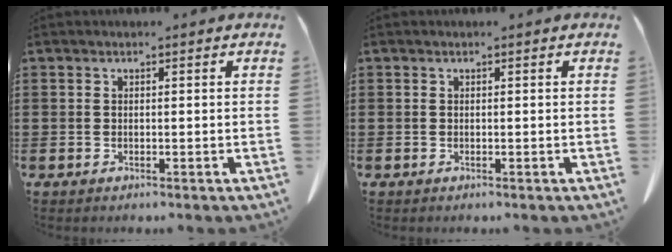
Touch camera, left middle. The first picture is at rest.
{"total": 0.0}